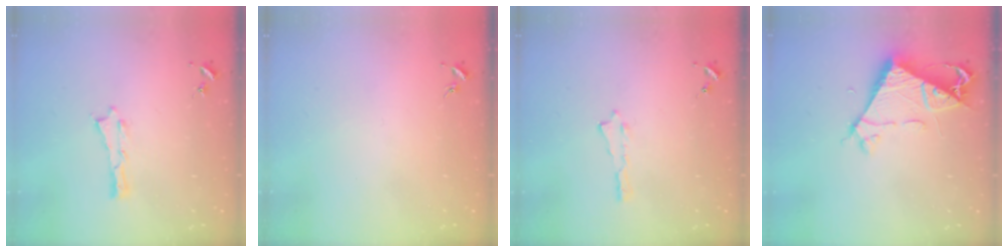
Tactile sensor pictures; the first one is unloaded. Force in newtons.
{"total": 0.0}
{"total": 0.0}
{"total": 7.9, "press": 7.9, "slide": 0.6}